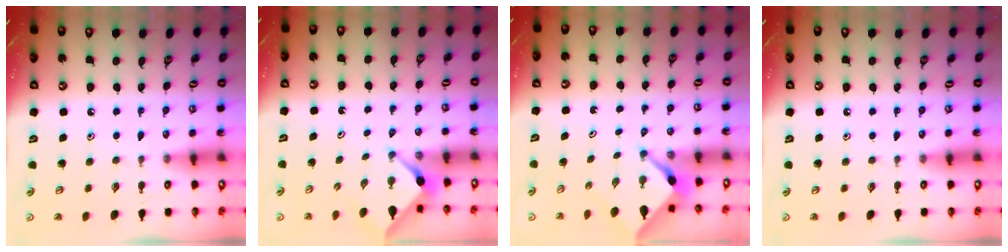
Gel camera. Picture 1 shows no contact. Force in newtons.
{"total": 3.0, "press": 2.9, "slide": 0.3}
{"total": 2.6, "press": 2.6, "slide": 0.2}
{"total": 0.0}